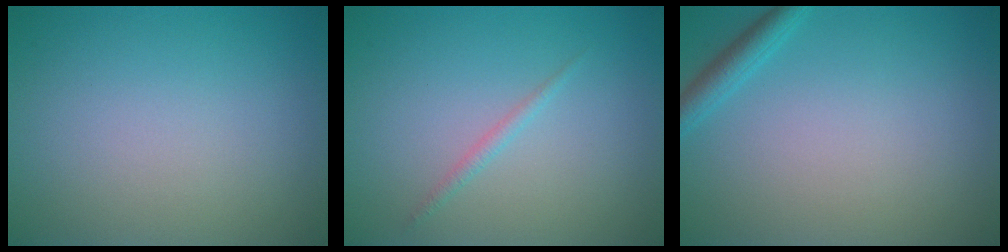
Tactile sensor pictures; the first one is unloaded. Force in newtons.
{"total": 0.8, "press": 0.8, "slide": 0.1}
{"total": 1.9, "press": 1.9, "slide": 0.1}